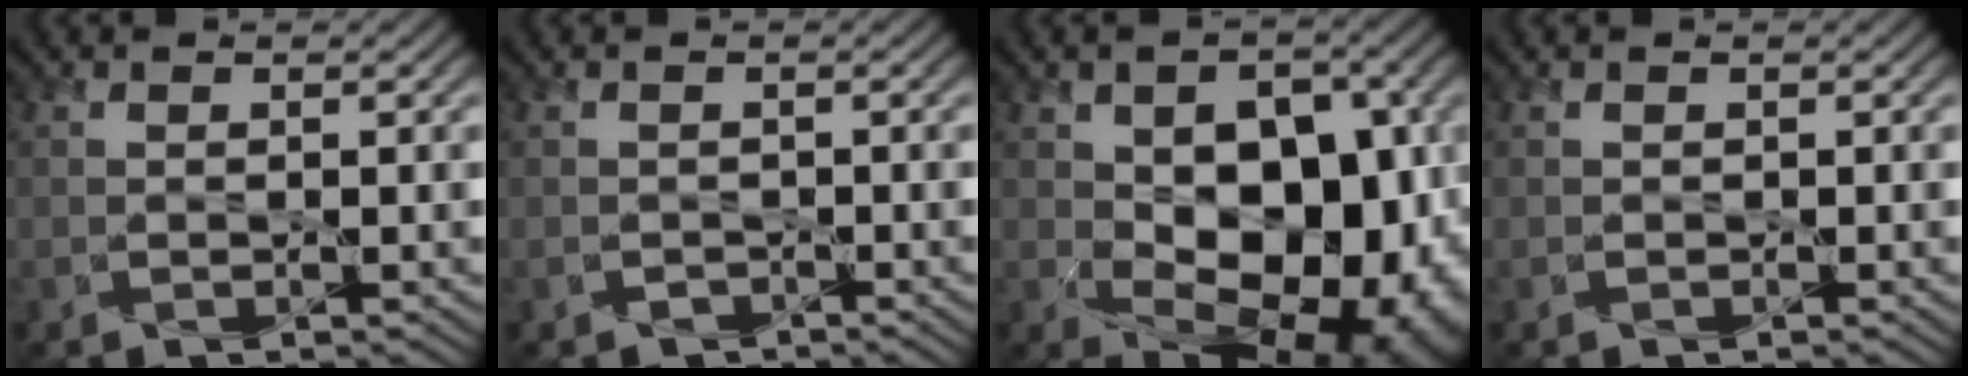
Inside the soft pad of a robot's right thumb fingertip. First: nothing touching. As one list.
[{"total": 0.7, "force": [-0.4, 0.2, -0.6], "torque": [0.011, -0.007, 0.000]}, {"total": 15.3, "force": [-1.5, 10.1, 11.4], "torque": [-0.135, -0.032, 0.007]}, {"total": 0.0}]